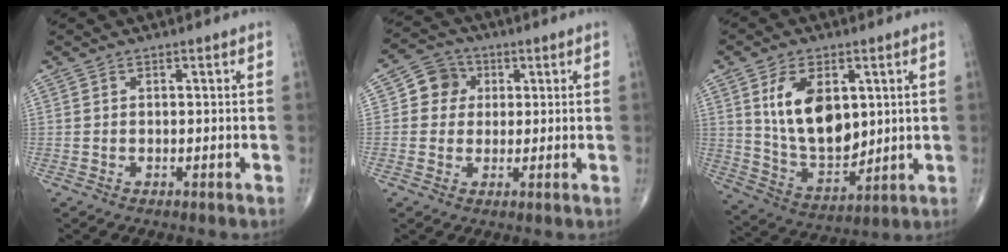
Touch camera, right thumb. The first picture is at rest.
{"total": 6.3, "force": [1.2, 5.9, 2.0], "torque": [-0.002, 0.007, 0.010]}
{"total": 15.3, "force": [3.8, 9.3, 11.5], "torque": [-0.170, -0.025, 0.084]}